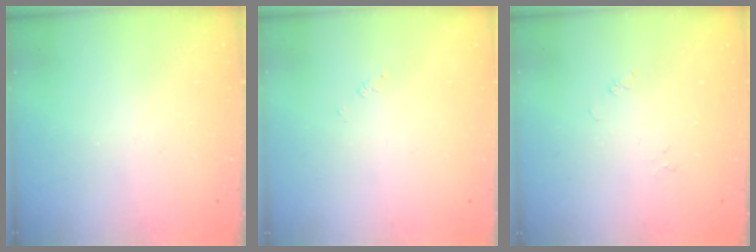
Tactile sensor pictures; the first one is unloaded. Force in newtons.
{"total": 1.7, "press": 1.7, "slide": 0.3}
{"total": 0.0}